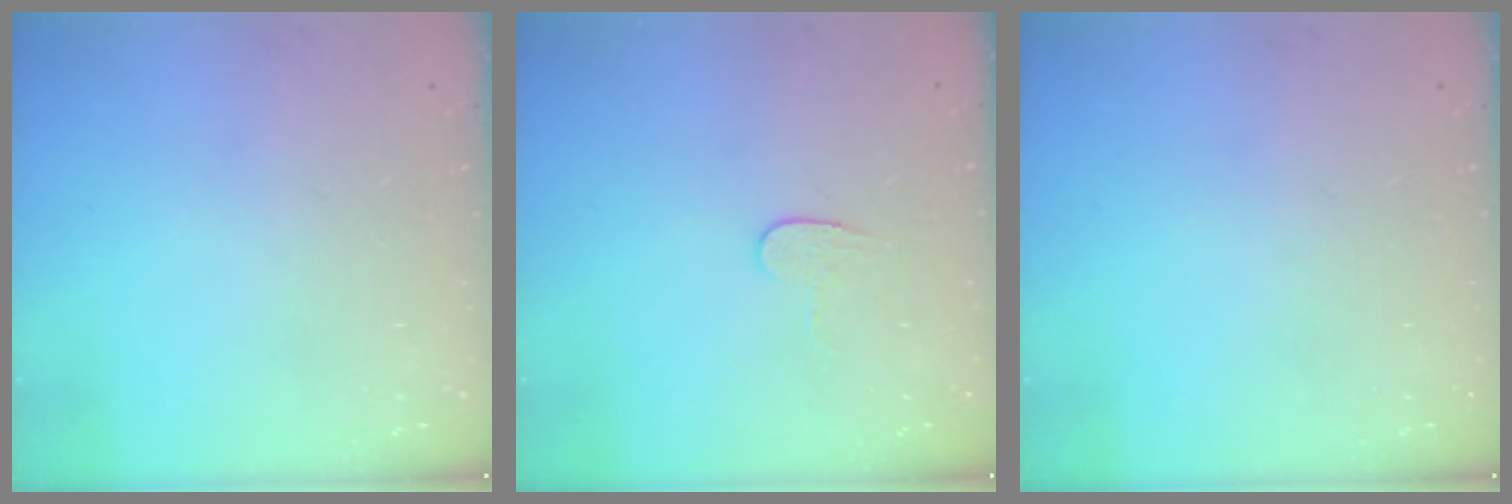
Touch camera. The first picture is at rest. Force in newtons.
{"total": 5.8, "press": 5.8, "slide": 0.3}
{"total": 0.0}